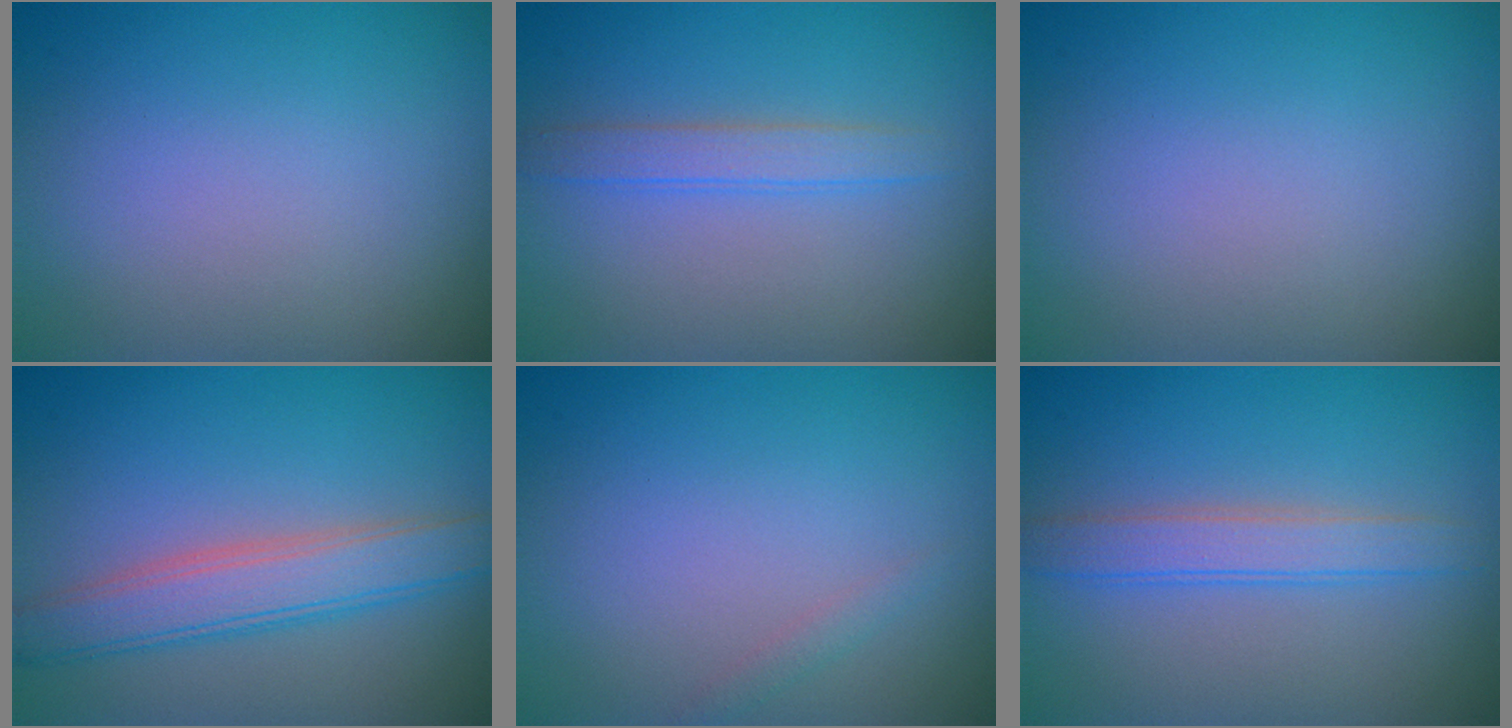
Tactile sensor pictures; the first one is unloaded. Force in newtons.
{"total": 1.9, "press": 1.9, "slide": 0.2}
{"total": 0.0}
{"total": 4.8, "press": 4.8, "slide": 0.0}
{"total": 0.7, "press": 0.7, "slide": 0.0}
{"total": 2.8, "press": 2.8, "slide": 0.1}